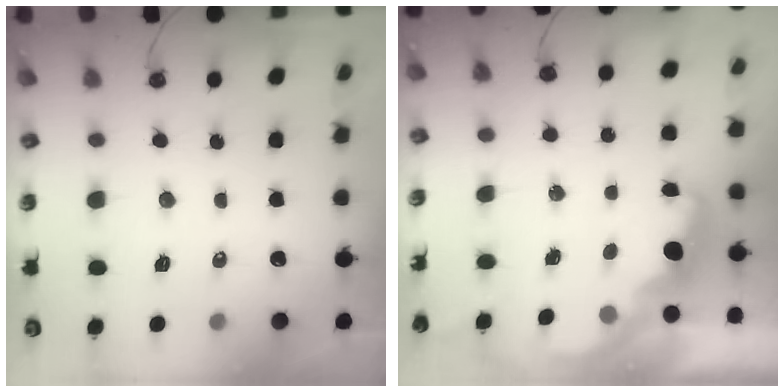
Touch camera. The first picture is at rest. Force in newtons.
{"total": 2.1, "press": 2.0, "slide": 0.6}